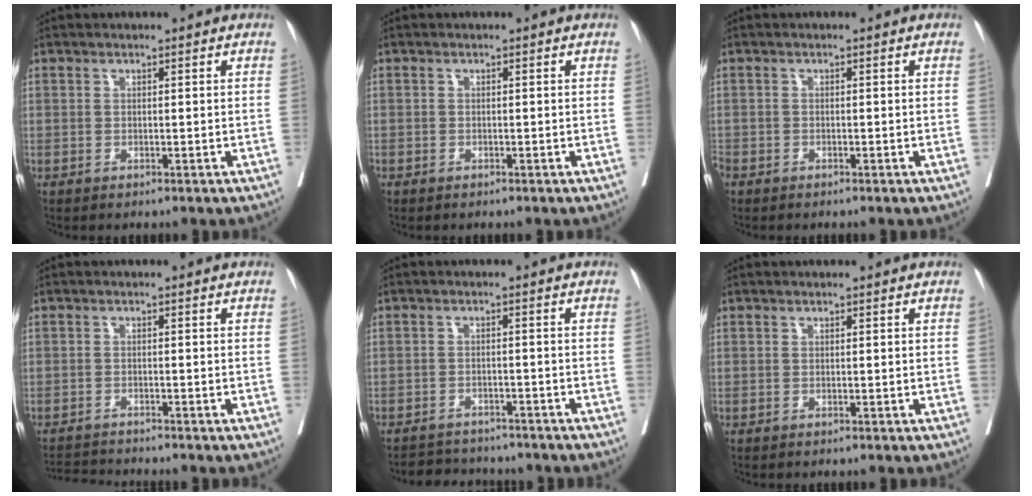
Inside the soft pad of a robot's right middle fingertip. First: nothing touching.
{"total": 0.8, "force": [-0.4, 0.7, -0.1], "torque": [0.001, 0.008, -0.010]}
{"total": 2.7, "force": [-1.7, 1.5, 1.5], "torque": [-0.051, -0.002, -0.031]}
{"total": 3.3, "force": [-3.2, -0.7, 0.0], "torque": [0.001, -0.019, -0.057]}
{"total": 8.3, "force": [-7.7, 2.4, 2.0], "torque": [-0.030, 0.004, -0.101]}
{"total": 0.0}